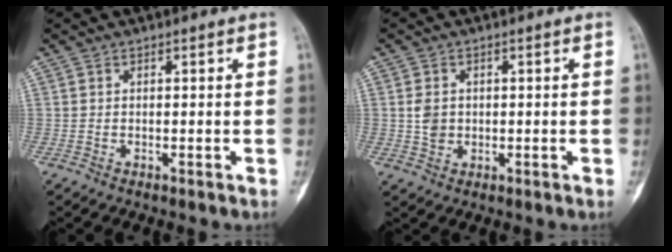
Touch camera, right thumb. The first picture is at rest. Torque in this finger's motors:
{"motor_torque": [-0.18, 0.60, 0.15, 0.03, 0.06]}